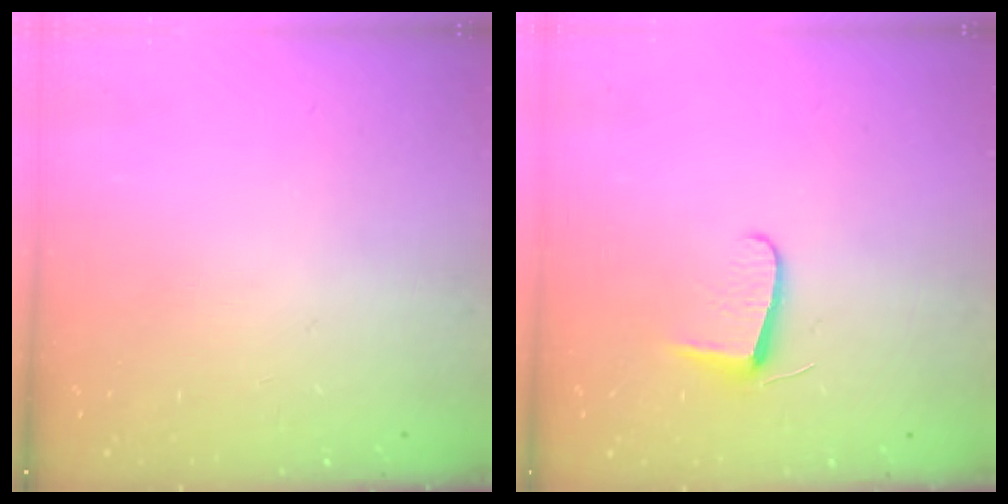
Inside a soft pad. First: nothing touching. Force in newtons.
{"total": 6.2, "press": 6.1, "slide": 0.7}